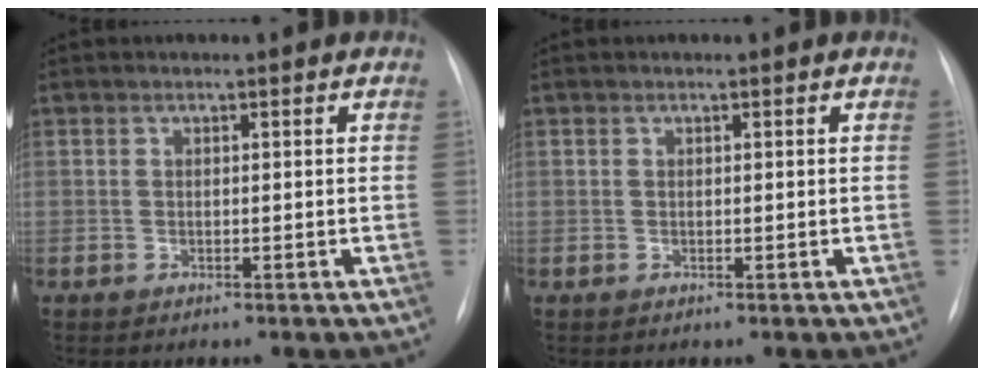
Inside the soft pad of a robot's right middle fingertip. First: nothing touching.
{"total": 0.0}